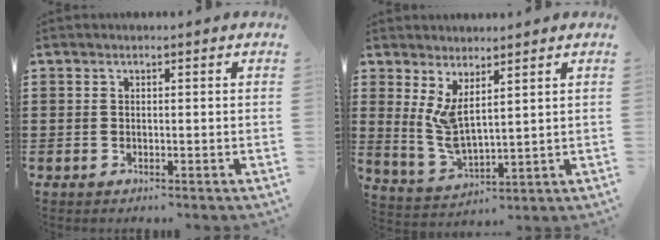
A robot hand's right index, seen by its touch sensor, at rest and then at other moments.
{"total": 5.3, "force": [2.3, 1.9, 4.4], "torque": [-0.112, -0.021, 0.038]}